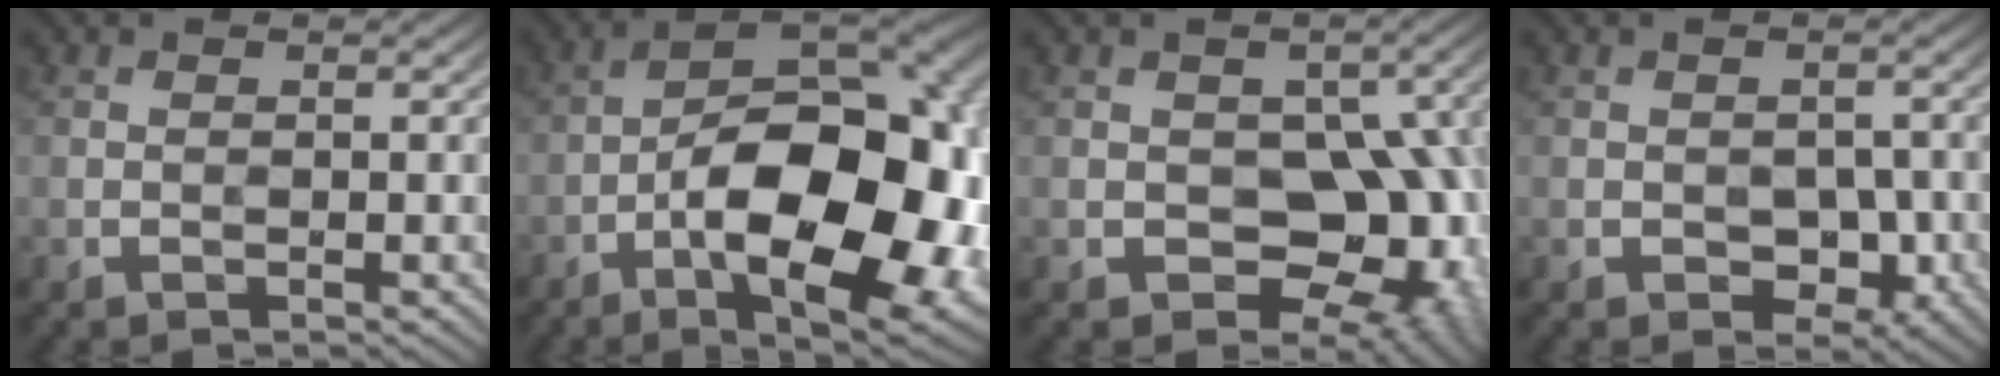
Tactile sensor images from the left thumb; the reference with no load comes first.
{"total": 19.2, "force": [-6.1, 9.0, 15.8], "torque": [-0.228, -0.001, -0.097]}
{"total": 12.0, "force": [-2.2, 8.4, 8.3], "torque": [-0.078, -0.001, -0.035]}
{"total": 3.8, "force": [-1.3, 2.5, 2.5], "torque": [-0.029, -0.005, -0.019]}